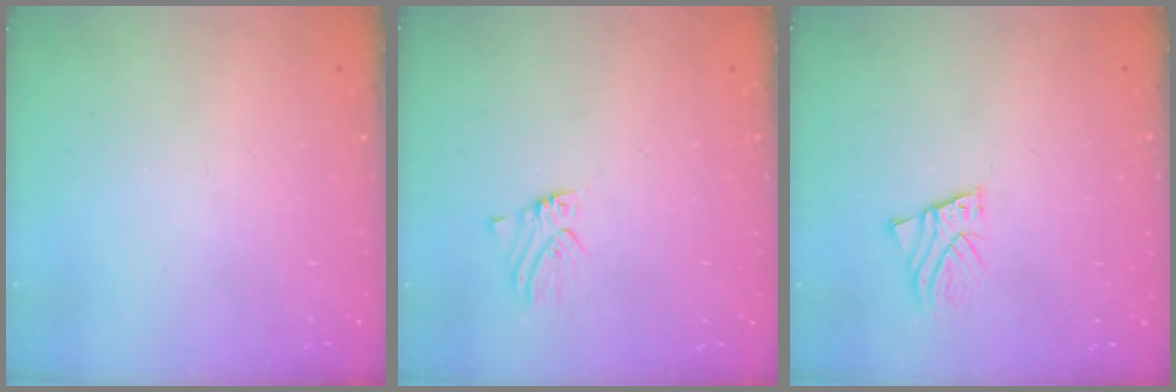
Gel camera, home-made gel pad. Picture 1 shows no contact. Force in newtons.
{"total": 0.0}
{"total": 2.0, "press": 2.0, "slide": 0.2}